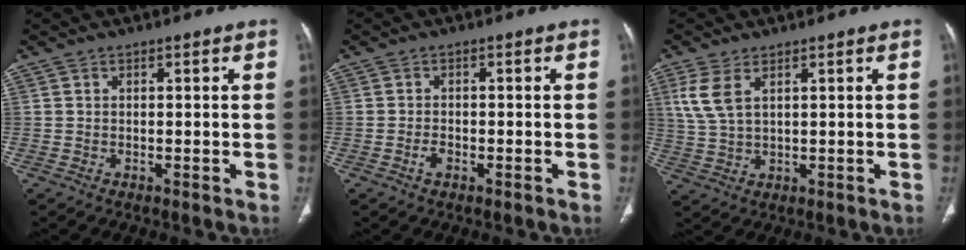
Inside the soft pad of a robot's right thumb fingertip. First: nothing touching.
{"total": 1.7, "force": [-1.0, 0.8, 1.1], "torque": [-0.024, 0.006, -0.018]}
{"total": 5.7, "force": [2.5, 2.7, 4.4], "torque": [-0.106, 0.001, 0.060]}